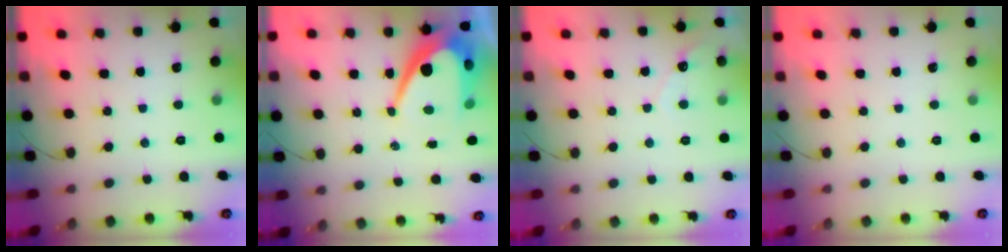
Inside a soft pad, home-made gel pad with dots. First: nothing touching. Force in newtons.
{"total": 12.4, "press": 12.4, "slide": 0.9}
{"total": 3.2, "press": 3.2, "slide": 0.1}
{"total": 0.0}